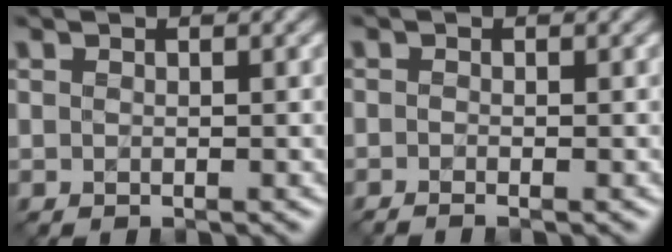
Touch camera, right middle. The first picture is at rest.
{"total": 0.9, "force": [-0.7, 0.1, 0.6], "torque": [-0.010, -0.011, -0.016]}